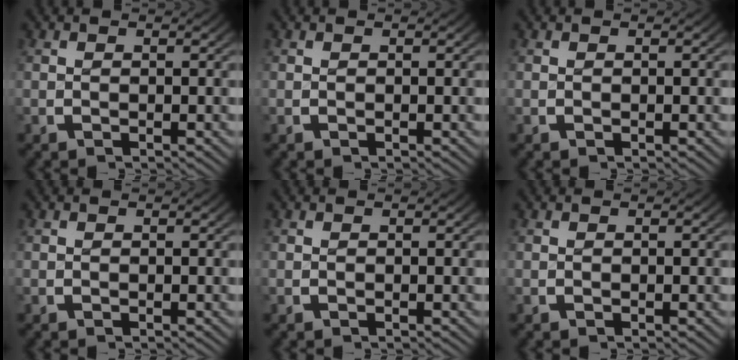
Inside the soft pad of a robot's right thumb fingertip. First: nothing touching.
{"total": 0.0}
{"total": 0.0}
{"total": 0.0}
{"total": 0.0}
{"total": 0.0}